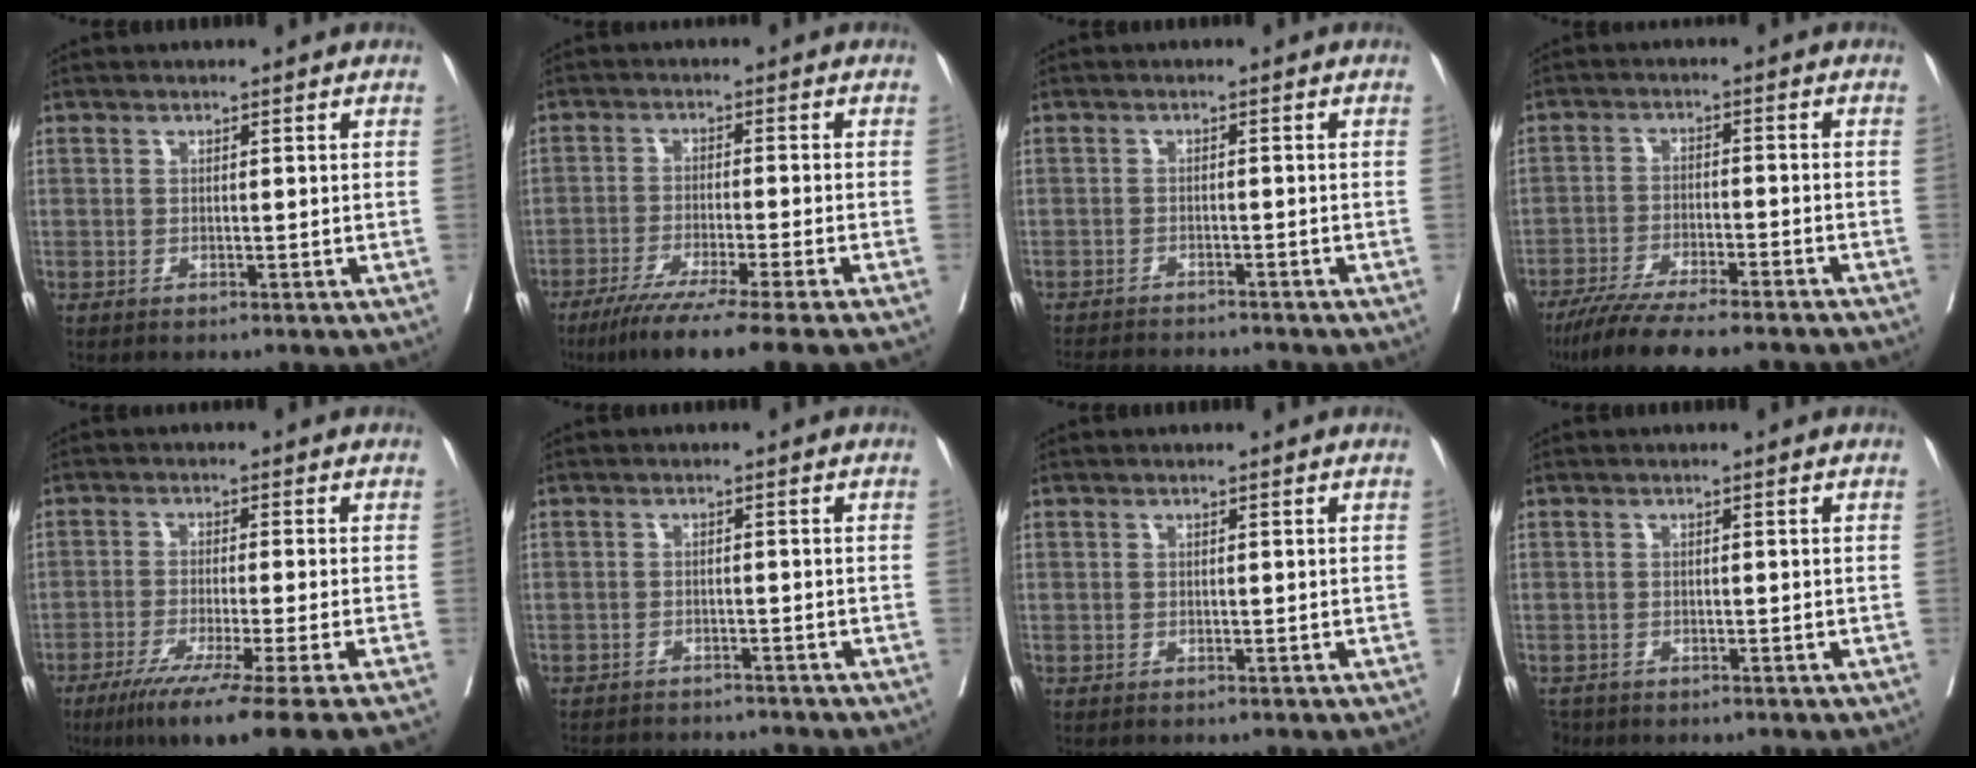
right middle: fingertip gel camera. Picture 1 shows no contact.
{"total": 11.6, "force": [-8.8, -1.7, 7.3], "torque": [-0.100, -0.037, -0.137]}
{"total": 8.8, "force": [-8.5, 0.8, 2.4], "torque": [-0.035, -0.005, -0.124]}
{"total": 14.1, "force": [-12.0, 1.0, 7.3], "torque": [-0.112, -0.030, -0.186]}
{"total": 12.7, "force": [-9.0, -2.3, 8.6], "torque": [-0.117, -0.045, -0.141]}
{"total": 8.2, "force": [-7.9, 1.4, 1.8], "torque": [-0.026, 0.001, -0.108]}
{"total": 0.0}
{"total": 2.1, "force": [-1.8, 1.1, 0.2], "torque": [-0.006, -0.004, -0.031]}